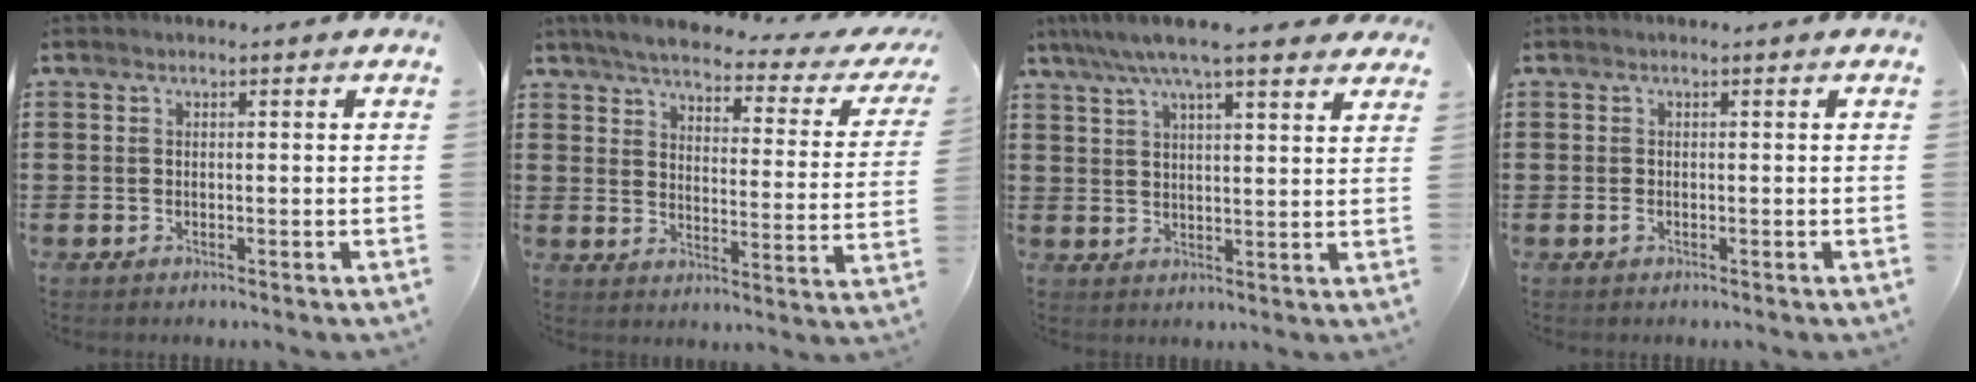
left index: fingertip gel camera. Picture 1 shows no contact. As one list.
[{"total": 4.3, "force": [3.9, 0.4, 1.9], "torque": [-0.059, -0.022, 0.061]}, {"total": 7.9, "force": [6.4, 1.0, 4.6], "torque": [-0.105, -0.012, 0.113]}, {"total": 0.8, "force": [-0.3, 0.3, 0.7], "torque": [-0.022, -0.006, -0.006]}]